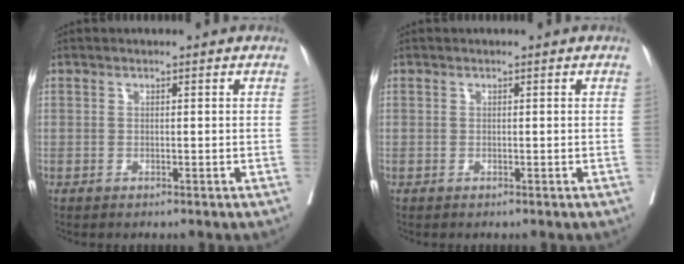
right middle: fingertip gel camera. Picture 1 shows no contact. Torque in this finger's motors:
{"motor_torque": [0.00, 0.00, 0.00, 0.00]}